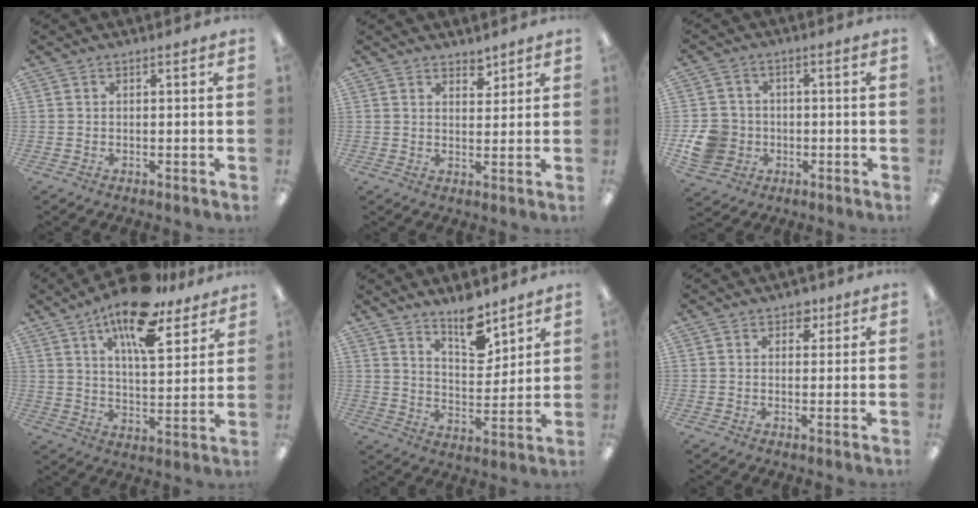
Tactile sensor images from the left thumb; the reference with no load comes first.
{"total": 3.3, "force": [2.8, 1.4, 0.7], "torque": [0.005, -0.022, 0.049]}
{"total": 8.7, "force": [-2.2, 7.8, 3.2], "torque": [-0.083, 0.020, -0.036]}
{"total": 16.3, "force": [11.5, 5.5, 10.0], "torque": [-0.168, -0.057, 0.193]}
{"total": 10.5, "force": [8.2, 4.2, 5.1], "torque": [-0.066, -0.055, 0.141]}
{"total": 2.8, "force": [1.6, 2.0, 1.1], "torque": [0.000, -0.005, 0.024]}